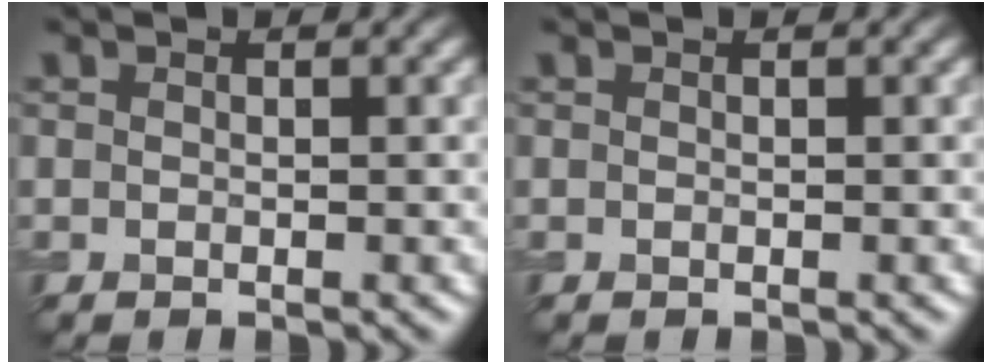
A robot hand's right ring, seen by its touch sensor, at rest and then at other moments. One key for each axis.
{"total": 0.0}